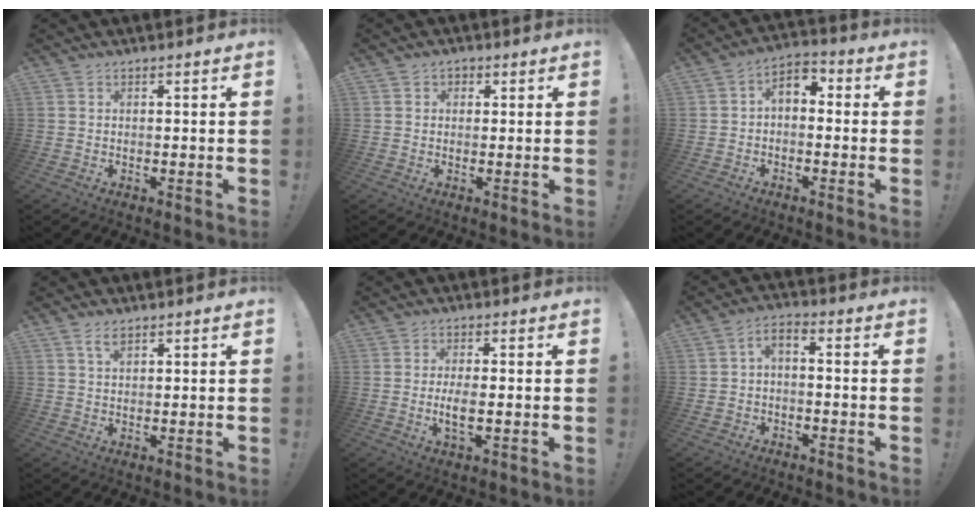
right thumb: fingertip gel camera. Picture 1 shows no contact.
{"total": 2.0, "force": [0.4, 1.8, 0.8], "torque": [-0.002, 0.000, 0.005]}
{"total": 4.6, "force": [-1.3, 3.3, 2.9], "torque": [-0.046, 0.015, -0.021]}
{"total": 3.1, "force": [2.0, 1.2, 2.0], "torque": [-0.027, -0.009, 0.034]}
{"total": 4.8, "force": [-0.8, 1.4, 4.5], "torque": [-0.095, -0.009, -0.018]}
{"total": 3.6, "force": [-1.8, 1.6, 2.6], "torque": [-0.059, 0.000, -0.036]}